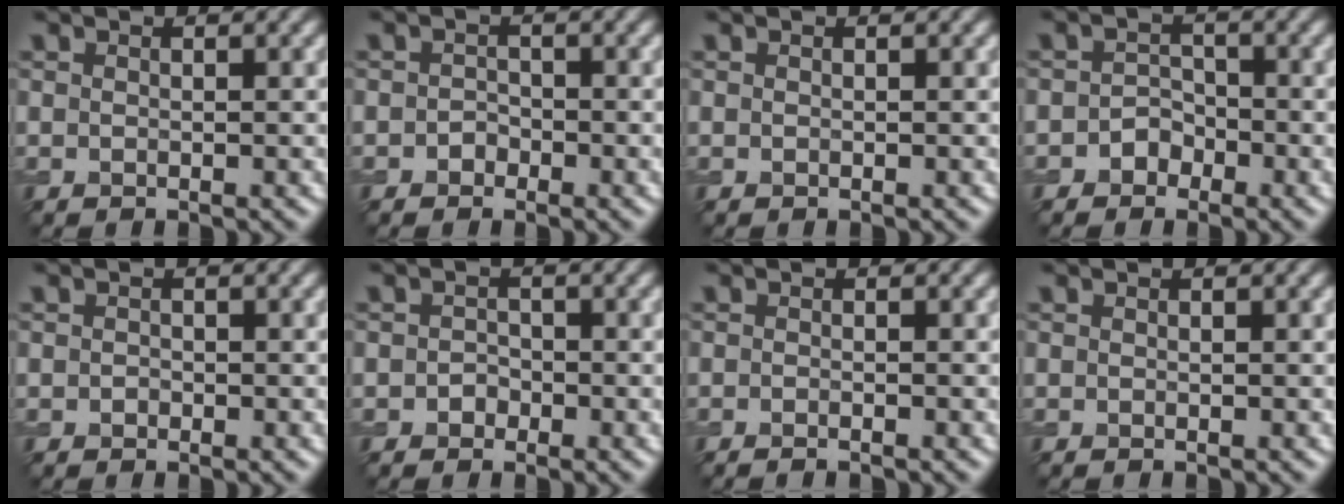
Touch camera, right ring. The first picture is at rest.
{"total": 1.1, "force": [-0.6, 0.9, 0.3], "torque": [-0.003, 0.002, -0.012]}
{"total": 0.0}
{"total": 1.8, "force": [-1.1, 1.4, 0.5], "torque": [-0.003, 0.008, -0.021]}
{"total": 0.5, "force": [-0.2, 0.4, 0.2], "torque": [-0.001, -0.004, -0.005]}
{"total": 1.2, "force": [-0.6, 1.0, 0.3], "torque": [-0.001, 0.001, -0.012]}
{"total": 1.1, "force": [-0.7, 0.3, 0.8], "torque": [-0.007, -0.004, -0.015]}
{"total": 0.0}